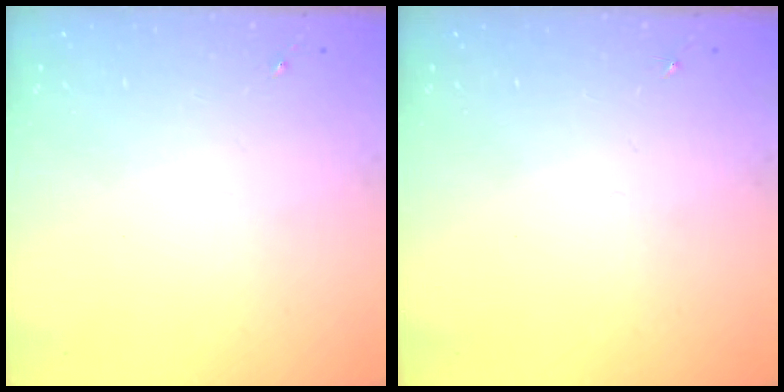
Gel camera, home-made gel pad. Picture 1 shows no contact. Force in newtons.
{"total": 0.0}